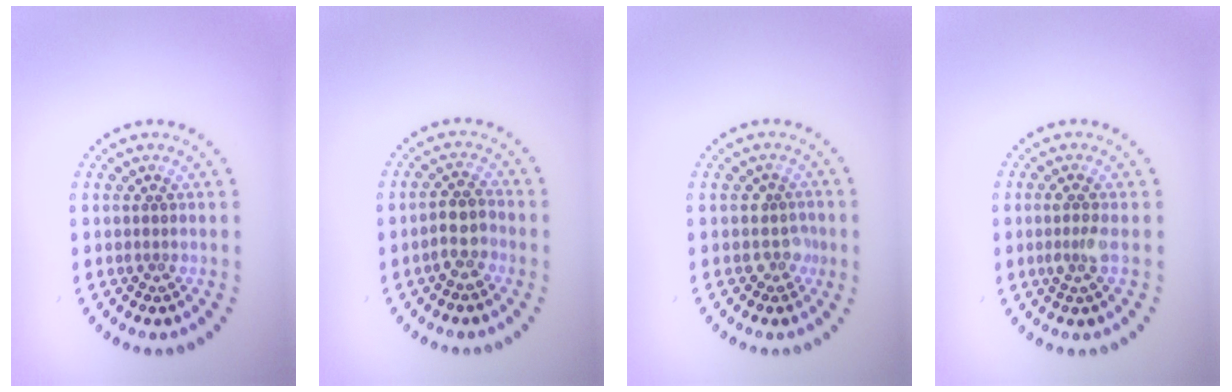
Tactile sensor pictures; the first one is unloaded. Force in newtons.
{"total": 2.4, "press": 2.1, "slide": 1.2}
{"total": 1.6, "press": 1.3, "slide": 1.0}
{"total": 1.6, "press": 1.3, "slide": 0.8}